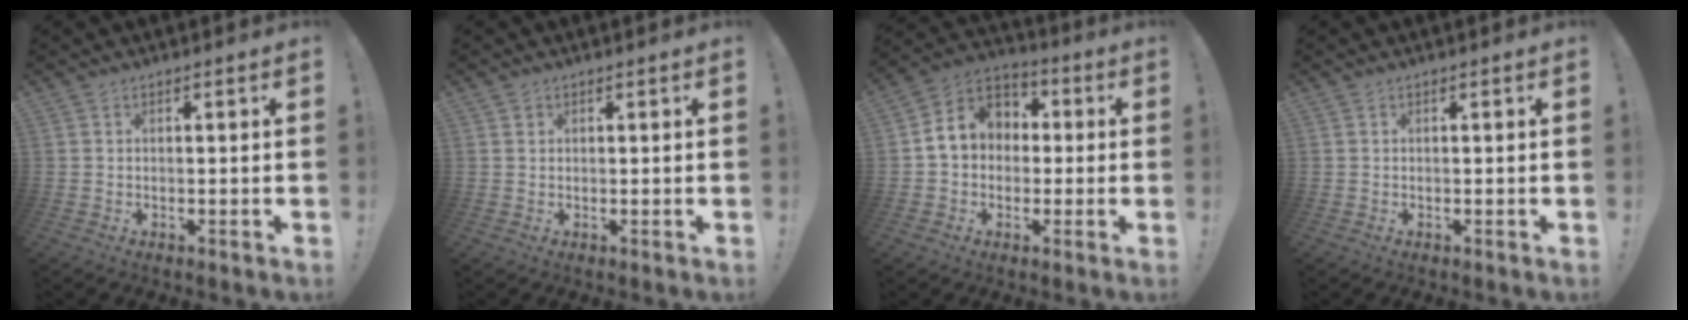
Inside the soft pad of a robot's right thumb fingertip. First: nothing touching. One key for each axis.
{"total": 1.0, "fx": 0.6, "fy": 0.8, "fz": 0.0, "tx": 0.004, "ty": -0.001, "tz": 0.010}
{"total": 10.3, "fx": 0.7, "fy": 9.1, "fz": 4.7, "tx": -0.064, "ty": 0.013, "tz": 0.023}
{"total": 0.0}